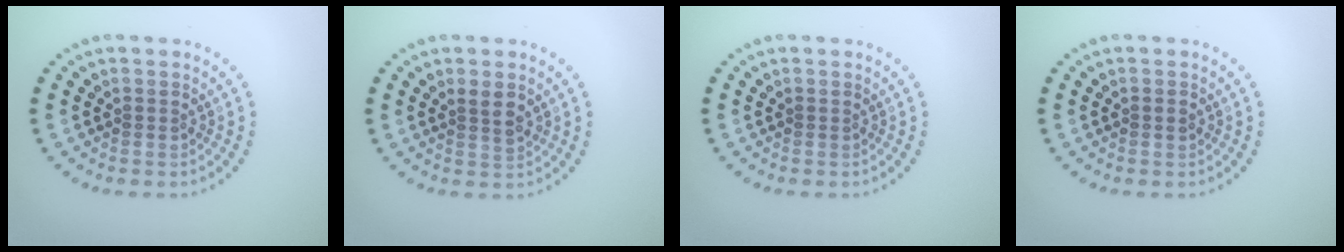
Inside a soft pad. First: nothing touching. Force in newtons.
{"total": 1.7, "press": 1.6, "slide": 0.7}
{"total": 0.0}
{"total": 0.8, "press": 0.8, "slide": 0.1}